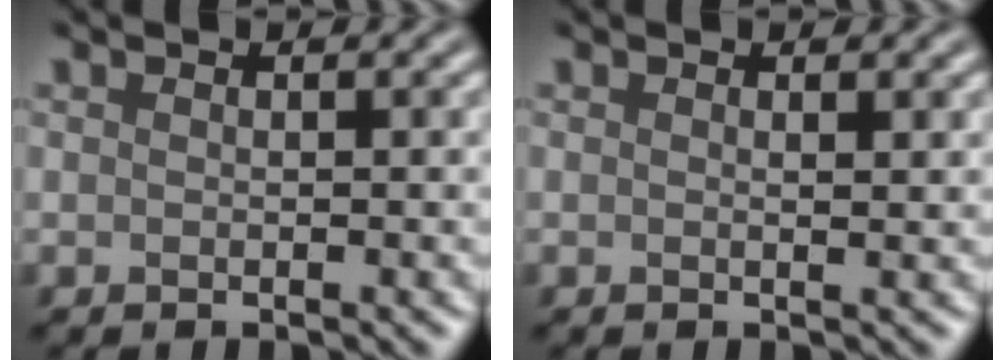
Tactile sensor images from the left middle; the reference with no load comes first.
{"total": 0.6, "force": [0.3, 0.1, 0.6], "torque": [-0.007, -0.002, 0.002]}